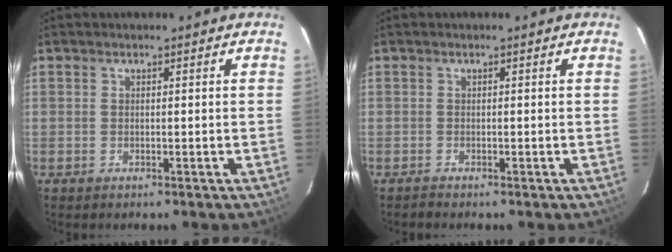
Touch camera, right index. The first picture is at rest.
{"total": 0.6, "force": [-0.6, 0.0, -0.1], "torque": [0.001, -0.002, -0.015]}